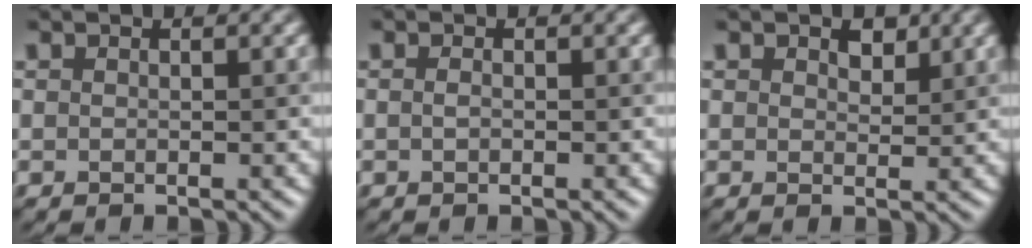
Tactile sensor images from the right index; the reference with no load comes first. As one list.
[{"total": 0.5, "force": [-0.2, 0.2, 0.4], "torque": [-0.009, 0.004, 0.000]}, {"total": 1.6, "force": [1.0, 1.0, 0.7], "torque": [-0.006, 0.004, 0.020]}]